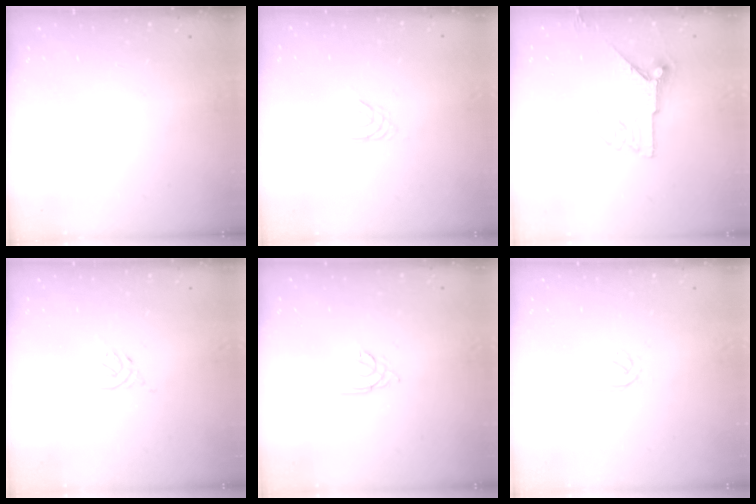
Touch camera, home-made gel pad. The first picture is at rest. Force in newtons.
{"total": 2.1, "press": 2.1, "slide": 0.4}
{"total": 9.5, "press": 9.5, "slide": 0.5}
{"total": 2.3, "press": 2.2, "slide": 0.5}
{"total": 2.2, "press": 2.2, "slide": 0.5}
{"total": 1.7, "press": 1.6, "slide": 0.6}